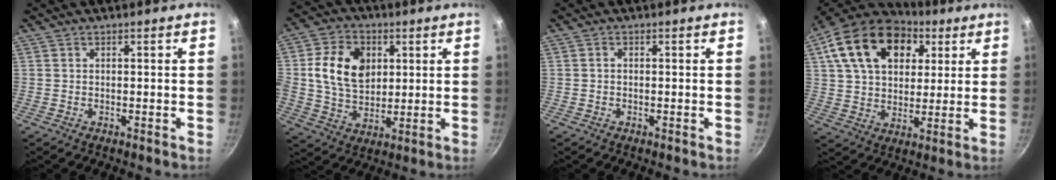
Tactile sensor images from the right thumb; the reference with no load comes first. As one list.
[{"total": 13.1, "force": [2.7, 9.6, 8.5], "torque": [-0.132, -0.003, 0.044]}, {"total": 0.6, "force": [-0.1, 0.5, 0.4], "torque": [-0.007, 0.005, -0.002]}, {"total": 21.7, "force": [8.2, 14.7, 13.8], "torque": [-0.223, 0.005, 0.130]}]